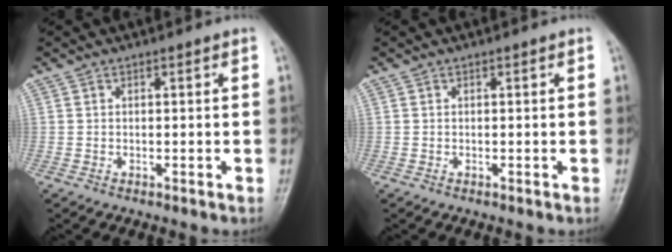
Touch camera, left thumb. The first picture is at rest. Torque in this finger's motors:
{"motor_torque": [0.00, 0.00, -0.06, -0.05, 0.00]}